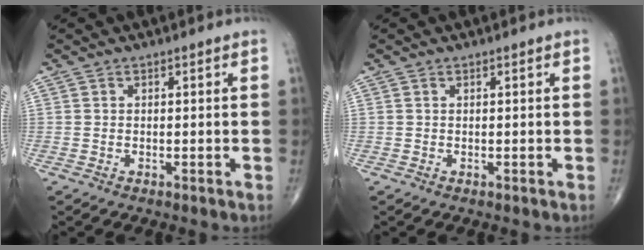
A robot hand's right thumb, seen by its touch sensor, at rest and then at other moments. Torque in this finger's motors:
{"motor_torque": [0.22, 0.03, 0.03, 0.10, 0.00]}